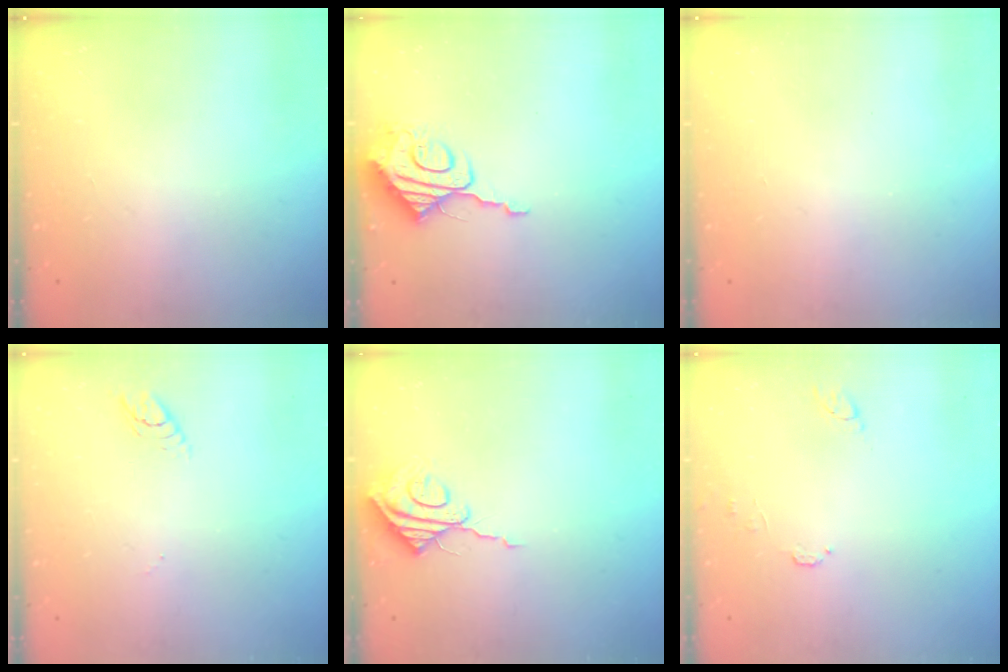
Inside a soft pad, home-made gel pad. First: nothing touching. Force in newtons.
{"total": 9.8, "press": 9.7, "slide": 0.7}
{"total": 0.0}
{"total": 3.5, "press": 3.5, "slide": 0.6}
{"total": 8.7, "press": 8.7, "slide": 0.6}
{"total": 6.0, "press": 5.9, "slide": 0.6}